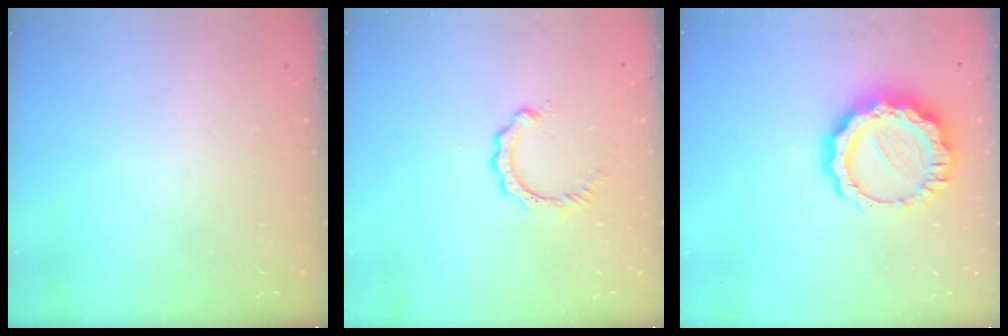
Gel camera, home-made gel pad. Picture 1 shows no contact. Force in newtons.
{"total": 2.8, "press": 2.8, "slide": 0.5}
{"total": 13.2, "press": 13.1, "slide": 1.0}